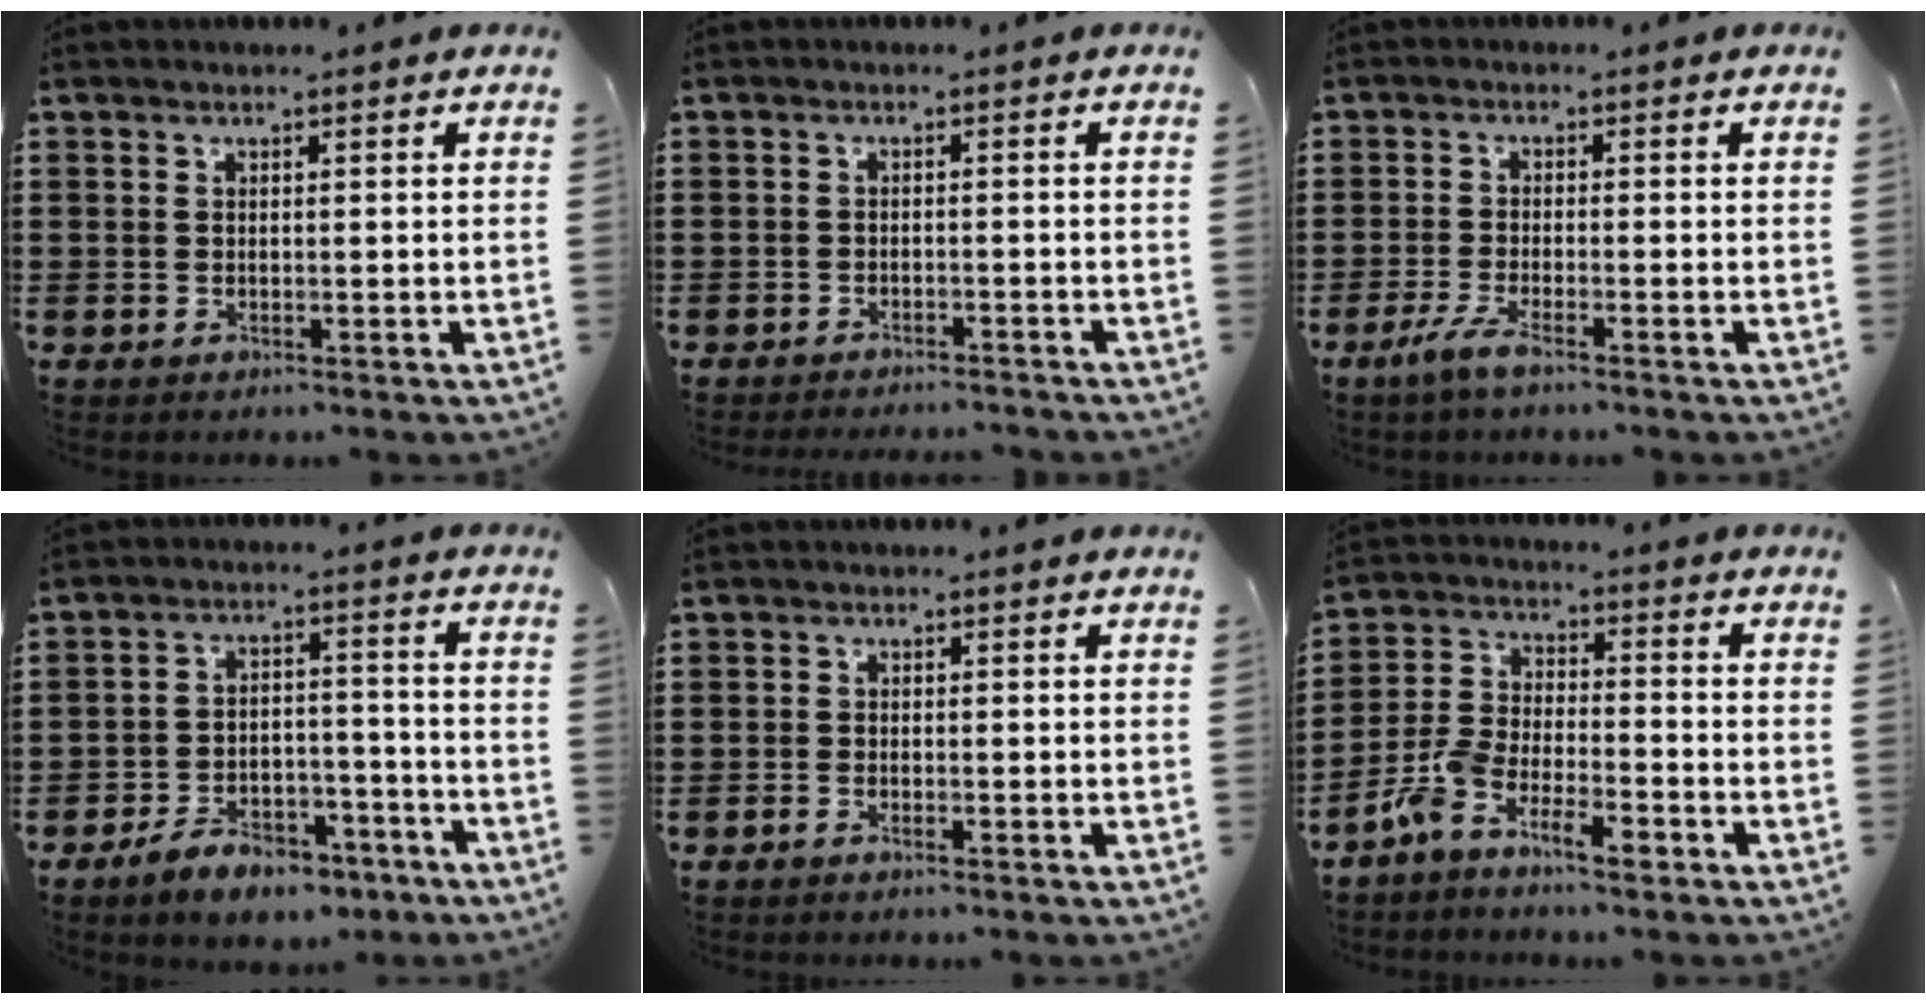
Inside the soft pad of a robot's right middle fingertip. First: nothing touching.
{"total": 1.9, "force": [-1.9, 0.0, -0.1], "torque": [-0.004, 0.001, -0.042]}
{"total": 3.3, "force": [-2.1, 0.2, 2.6], "torque": [-0.063, -0.011, -0.042]}
{"total": 6.6, "force": [-5.6, 2.5, 2.6], "torque": [-0.043, 0.018, -0.104]}
{"total": 0.9, "force": [-0.8, 0.2, 0.4], "torque": [-0.010, -0.003, -0.014]}
{"total": 7.4, "force": [-5.6, 1.9, 4.4], "torque": [-0.113, -0.008, -0.115]}